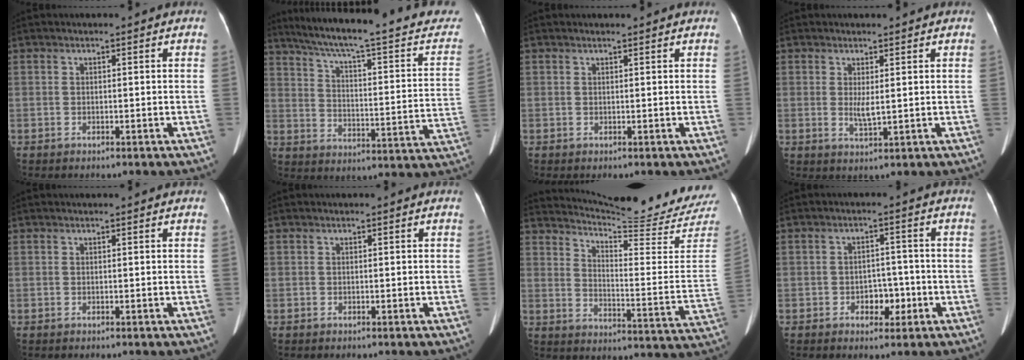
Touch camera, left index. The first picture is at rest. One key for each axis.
{"total": 26.9, "fx": 22.8, "fy": 2.7, "fz": 14.0, "tx": -0.210, "ty": -0.034, "tz": 0.295}
{"total": 1.7, "fx": 1.6, "fy": 0.1, "fz": 0.5, "tx": -0.011, "ty": 0.012, "tz": 0.023}
{"total": 2.5, "fx": 0.7, "fy": 0.4, "fz": 2.4, "tx": -0.049, "ty": -0.003, "tz": 0.020}
{"total": 0.8, "fx": 0.8, "fy": 0.0, "fz": 0.2, "tx": -0.007, "ty": 0.010, "tz": 0.012}
{"total": 0.0}
{"total": 22.0, "fx": 21.4, "fy": -1.3, "fz": 5.2, "tx": -0.095, "ty": -0.134, "tz": 0.270}
{"total": 3.8, "fx": -1.5, "fy": 2.5, "fz": 2.4, "tx": -0.030, "ty": 0.007, "tz": -0.019}